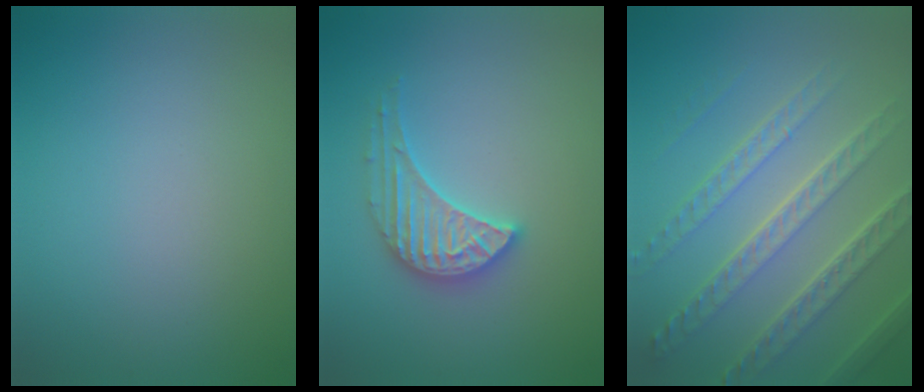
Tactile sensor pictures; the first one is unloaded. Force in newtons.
{"total": 3.9, "press": 3.9, "slide": 0.5}
{"total": 7.4, "press": 5.3, "slide": 5.2}